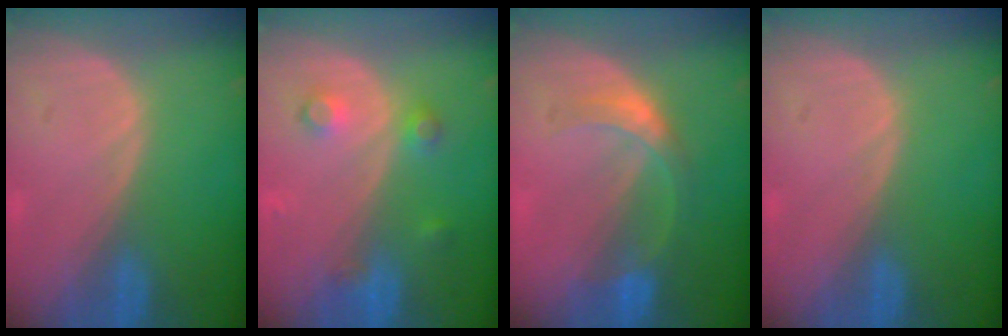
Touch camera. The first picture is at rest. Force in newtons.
{"total": 3.7, "press": 3.5, "slide": 1.4}
{"total": 5.3, "press": 4.9, "slide": 2.1}
{"total": 0.0}